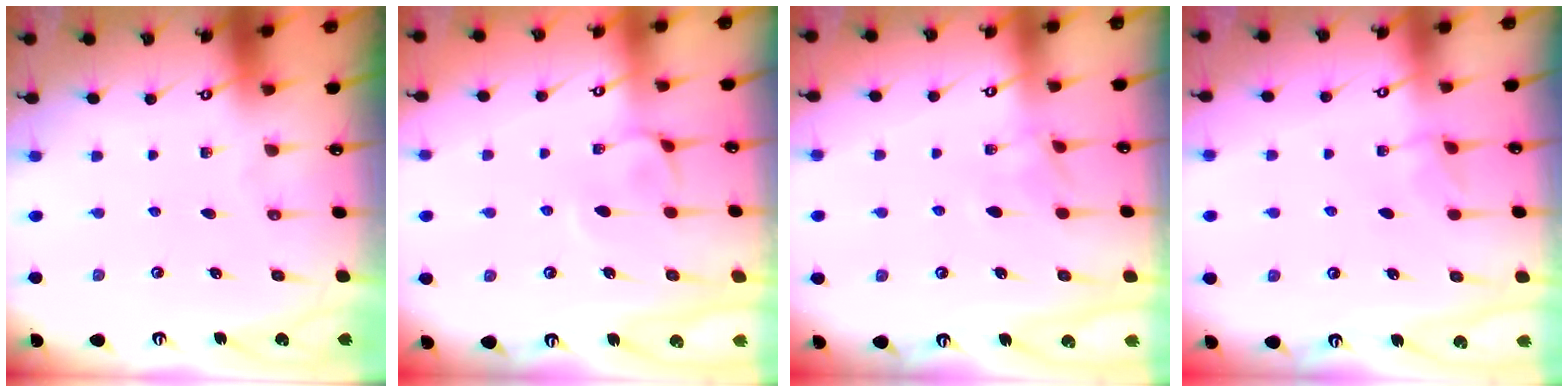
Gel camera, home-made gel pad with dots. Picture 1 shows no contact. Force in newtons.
{"total": 2.9, "press": 2.9, "slide": 0.2}
{"total": 1.4, "press": 1.3, "slide": 0.5}
{"total": 2.7, "press": 2.7, "slide": 0.2}